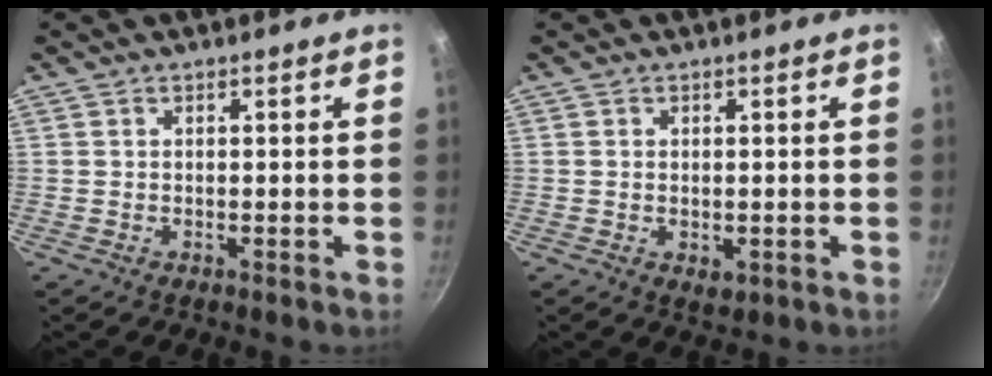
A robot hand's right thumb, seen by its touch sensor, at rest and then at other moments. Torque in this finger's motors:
{"motor_torque": [-0.17, 0.19, -0.20, 0.30, 0.04]}